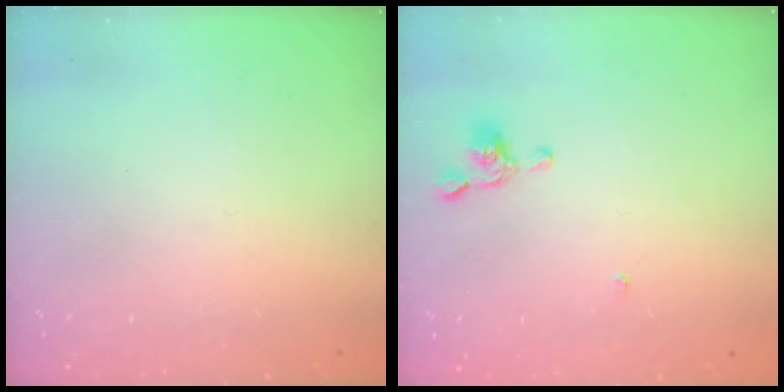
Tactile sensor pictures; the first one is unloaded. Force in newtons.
{"total": 2.0, "press": 2.0, "slide": 0.3}